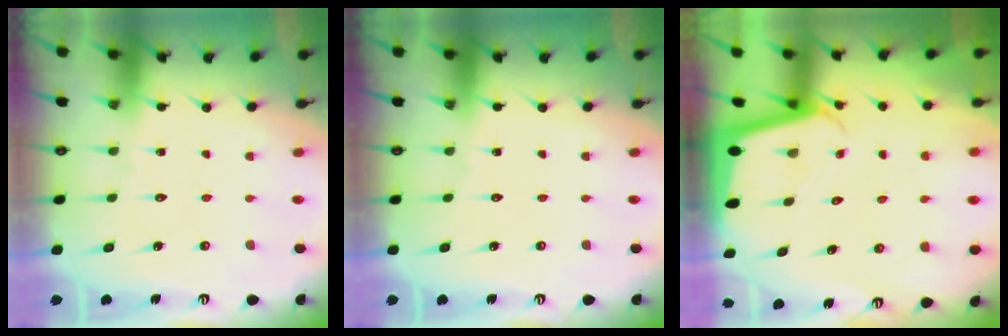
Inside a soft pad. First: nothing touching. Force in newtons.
{"total": 0.0}
{"total": 2.0, "press": 2.0, "slide": 0.1}